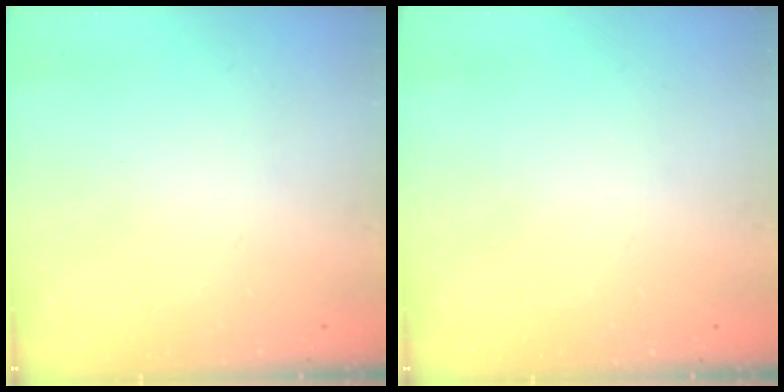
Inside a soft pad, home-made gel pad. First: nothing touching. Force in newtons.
{"total": 0.0}